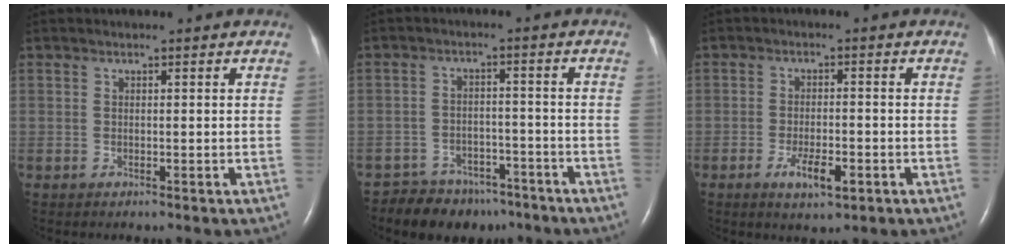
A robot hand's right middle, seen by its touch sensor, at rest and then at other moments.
{"total": 9.3, "force": [-7.6, 5.1, 1.5], "torque": [-0.013, 0.011, -0.106]}
{"total": 4.8, "force": [-2.2, 1.3, 4.0], "torque": [-0.077, -0.004, -0.033]}